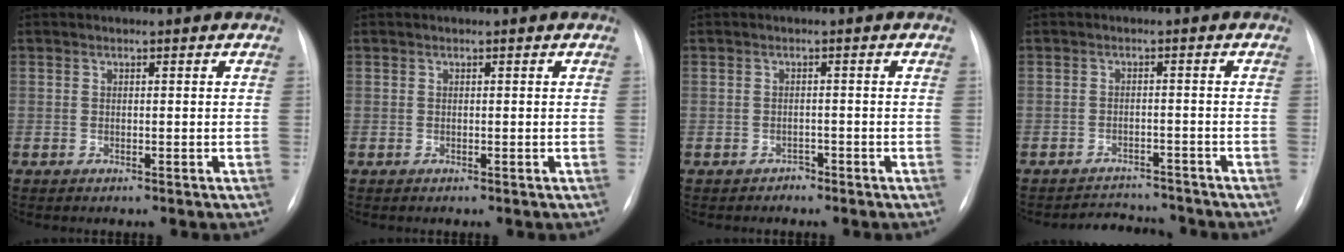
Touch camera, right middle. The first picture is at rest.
{"total": 0.0}
{"total": 1.1, "force": [-0.9, 0.6, -0.1], "torque": [0.001, 0.002, -0.018]}
{"total": 5.1, "force": [-5.0, 1.0, -0.1], "torque": [0.001, 0.008, -0.073]}